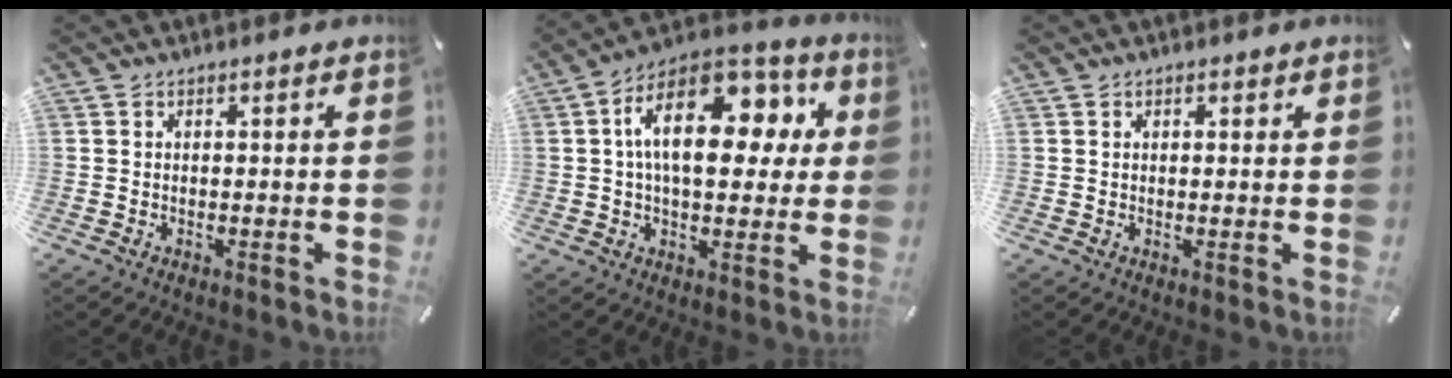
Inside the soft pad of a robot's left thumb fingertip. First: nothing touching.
{"total": 18.7, "force": [5.2, 10.9, 14.3], "torque": [-0.244, -0.010, 0.088]}
{"total": 0.8, "force": [0.2, 0.8, 0.1], "torque": [0.003, 0.002, 0.002]}